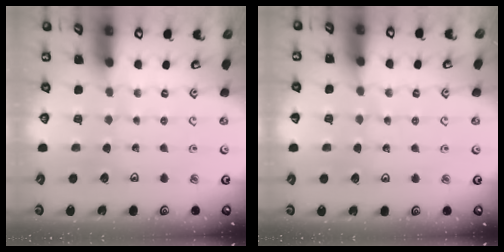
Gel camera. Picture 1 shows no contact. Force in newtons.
{"total": 1.7, "press": 1.7, "slide": 0.2}